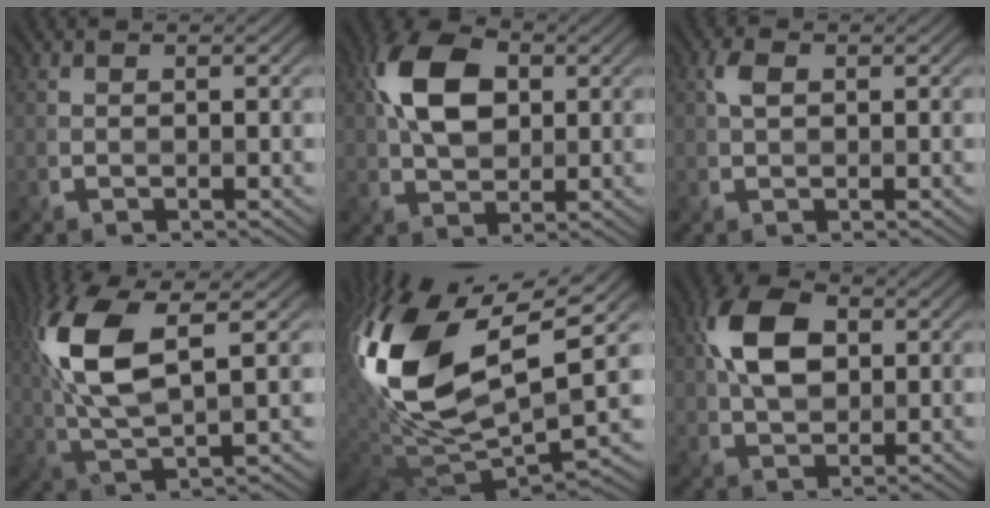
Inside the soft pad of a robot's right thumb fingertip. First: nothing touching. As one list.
[{"total": 9.6, "force": [2.1, 6.2, 6.9], "torque": [-0.151, 0.015, 0.035]}, {"total": 1.9, "force": [0.6, 1.2, 1.4], "torque": [-0.032, 0.004, 0.012]}, {"total": 12.2, "force": [3.1, 4.9, 10.8], "torque": [-0.258, 0.008, 0.065]}, {"total": 18.6, "force": [5.6, 9.3, 15.1], "torque": [-0.342, 0.011, 0.094]}, {"total": 8.2, "force": [1.7, 5.3, 6.0], "torque": [-0.128, 0.014, 0.028]}]